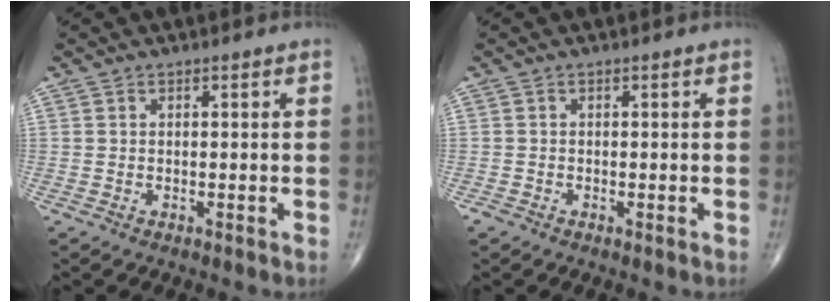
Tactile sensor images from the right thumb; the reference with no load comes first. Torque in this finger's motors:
{"motor_torque": [0.22, 0.03, -0.19, -0.61, 0.01]}